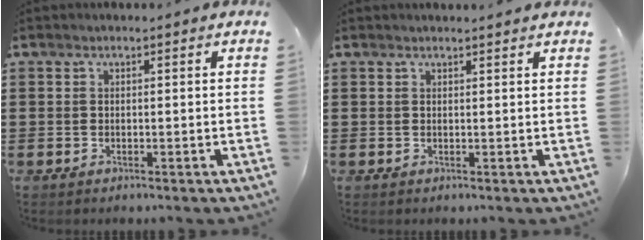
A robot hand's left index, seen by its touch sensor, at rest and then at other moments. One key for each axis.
{"total": 0.8, "fx": 0.8, "fy": 0.0, "fz": 0.1, "tx": -0.005, "ty": -0.002, "tz": 0.017}